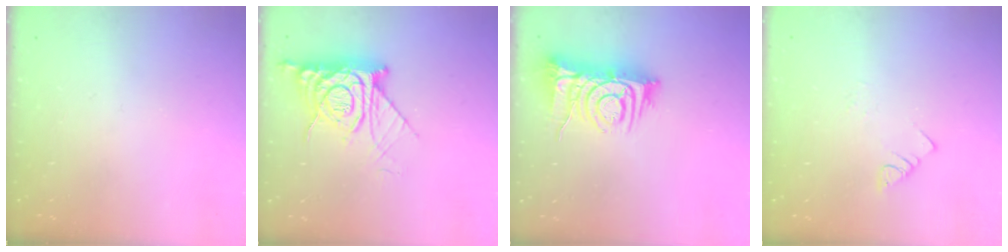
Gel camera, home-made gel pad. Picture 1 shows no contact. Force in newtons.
{"total": 12.2, "press": 12.1, "slide": 1.3}
{"total": 9.0, "press": 9.0, "slide": 1.1}
{"total": 2.5, "press": 2.5, "slide": 0.4}